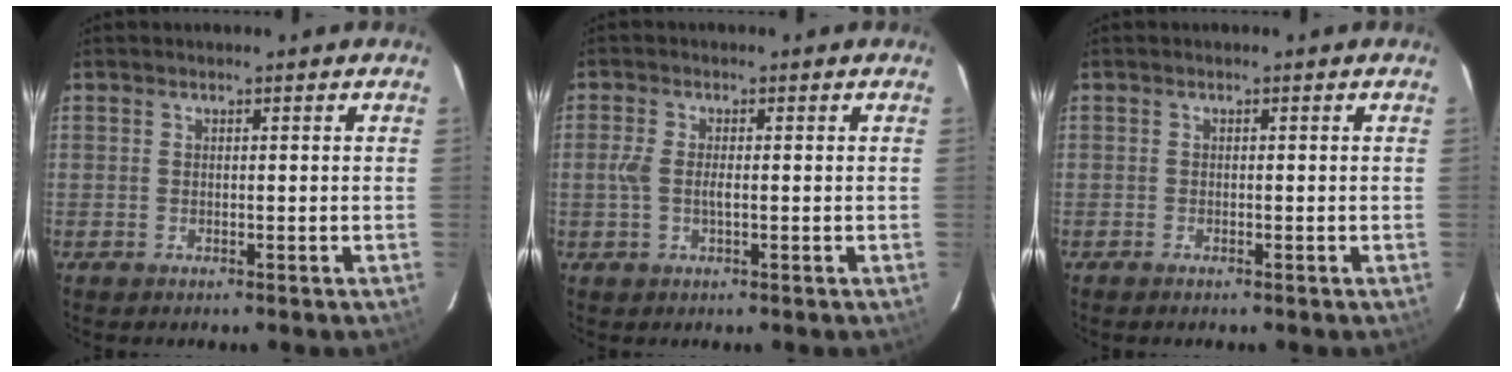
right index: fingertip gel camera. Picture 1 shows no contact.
{"total": 3.4, "force": [-0.4, 1.3, 3.1], "torque": [-0.066, 0.000, -0.007]}
{"total": 0.6, "force": [-0.5, 0.1, 0.2], "torque": [-0.004, -0.002, -0.011]}